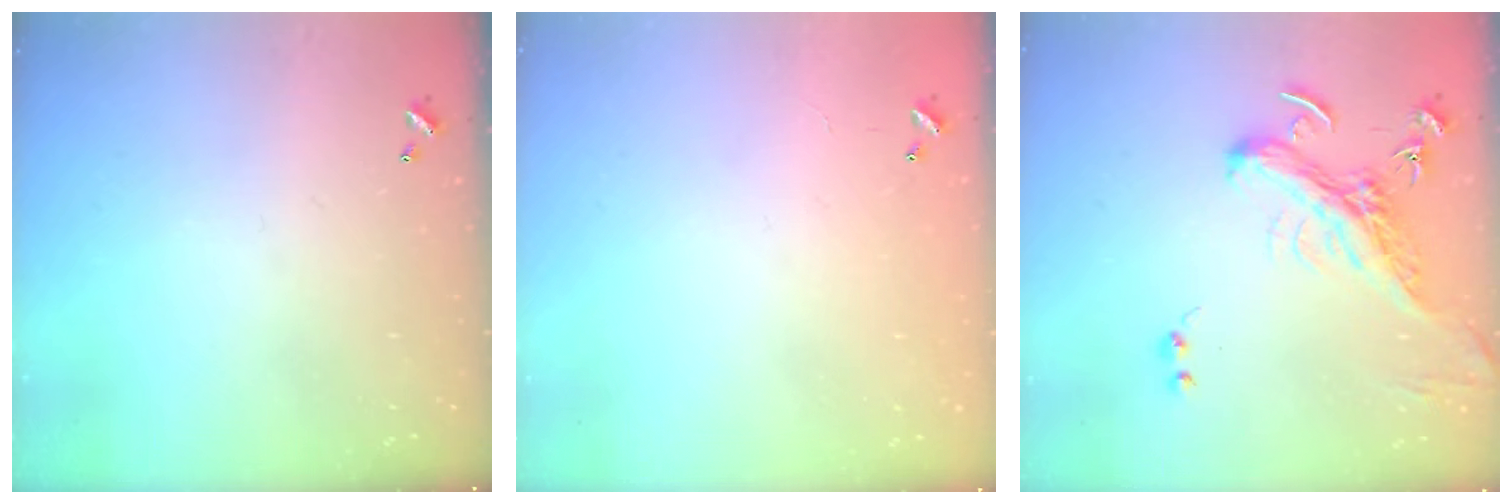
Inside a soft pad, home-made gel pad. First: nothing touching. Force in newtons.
{"total": 7.8, "press": 7.8, "slide": 0.7}
{"total": 2.9, "press": 2.4, "slide": 1.7}